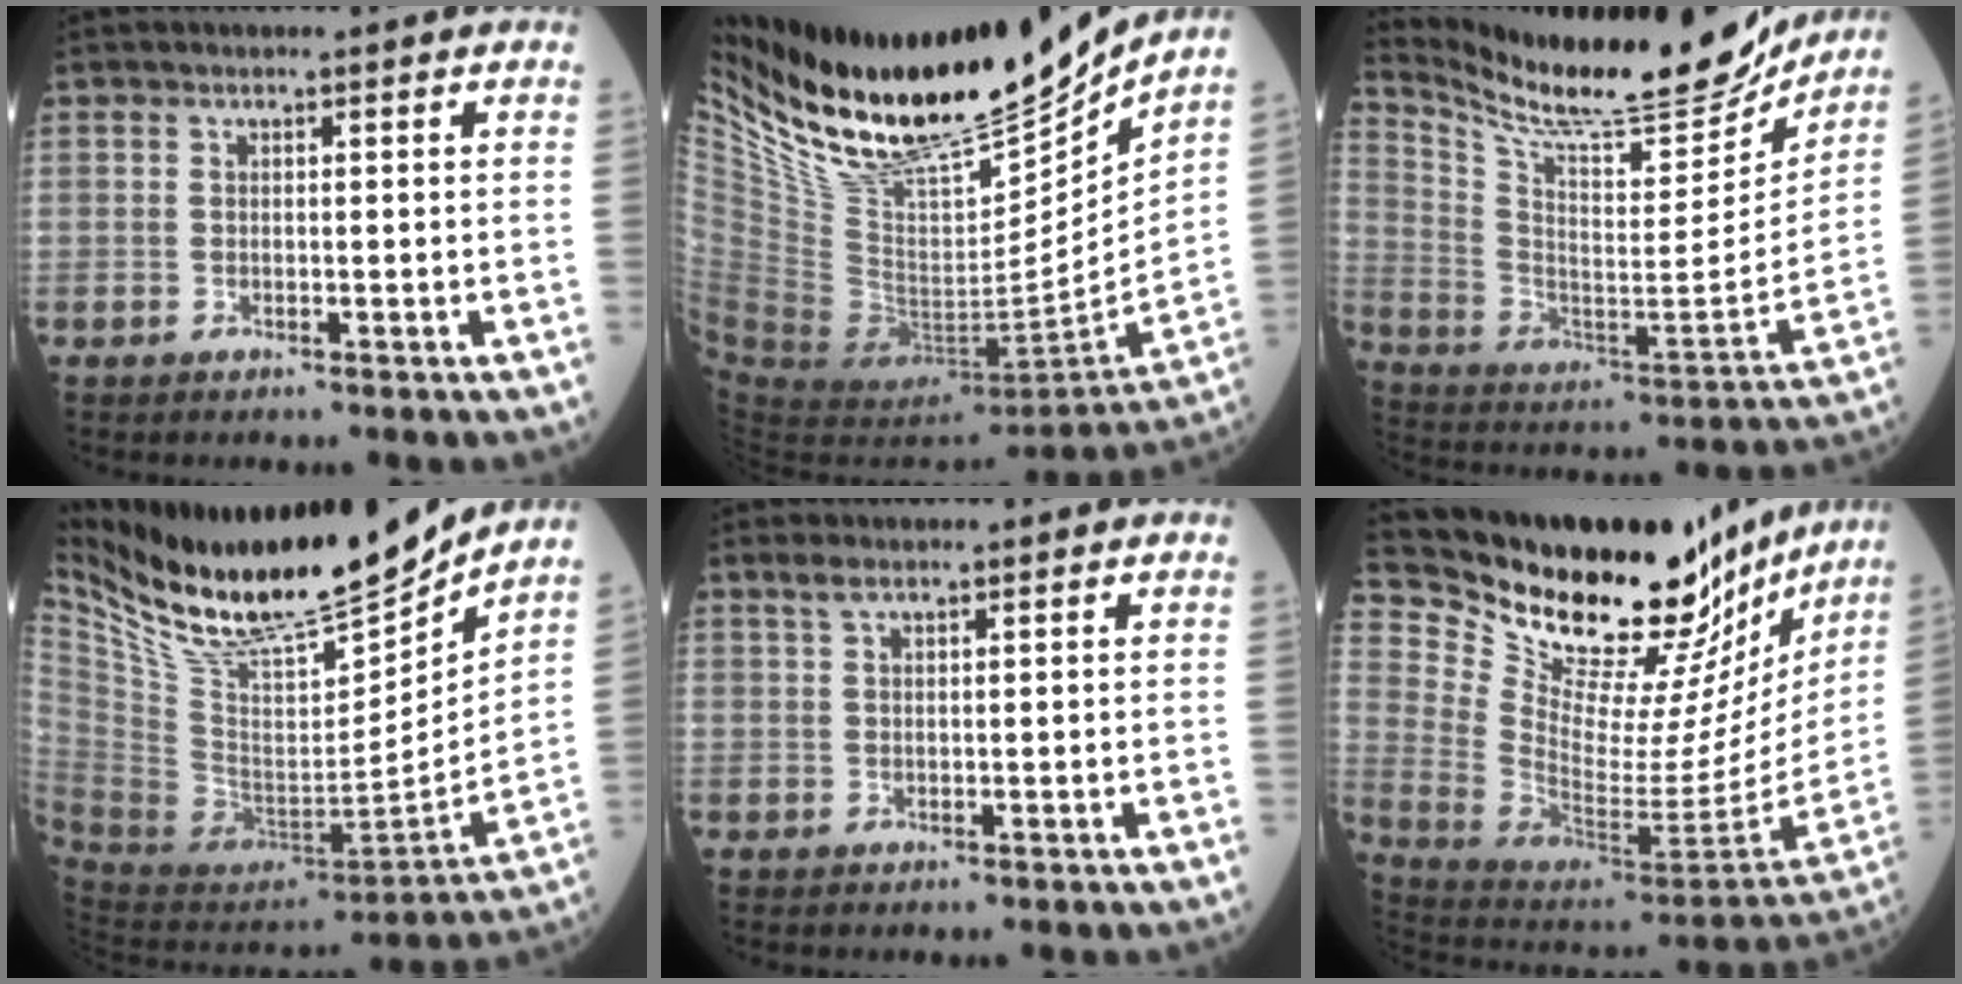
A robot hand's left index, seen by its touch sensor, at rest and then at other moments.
{"total": 26.5, "force": [23.1, 5.3, 11.9], "torque": [-0.209, -0.045, 0.388]}
{"total": 22.8, "force": [20.6, 3.3, 9.3], "torque": [-0.177, -0.055, 0.318]}
{"total": 23.7, "force": [20.2, 2.9, 12.1], "torque": [-0.221, -0.029, 0.353]}
{"total": 1.3, "force": [1.0, 0.2, 0.8], "torque": [-0.023, 0.010, 0.024]}
{"total": 30.1, "force": [25.8, 8.6, 13.0], "torque": [-0.214, -0.055, 0.377]}